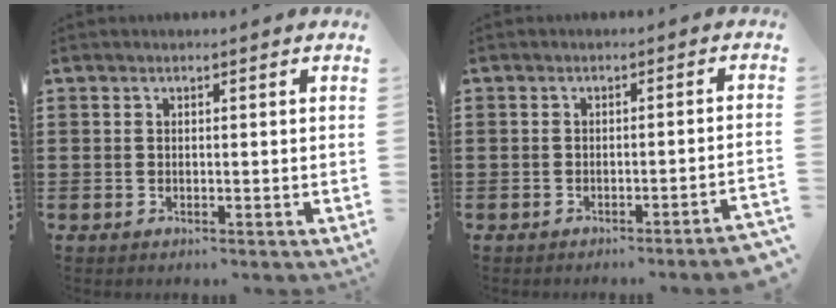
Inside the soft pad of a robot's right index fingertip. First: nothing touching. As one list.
[{"total": 2.1, "force": [-1.8, -0.3, 1.0], "torque": [-0.018, -0.001, -0.037]}]